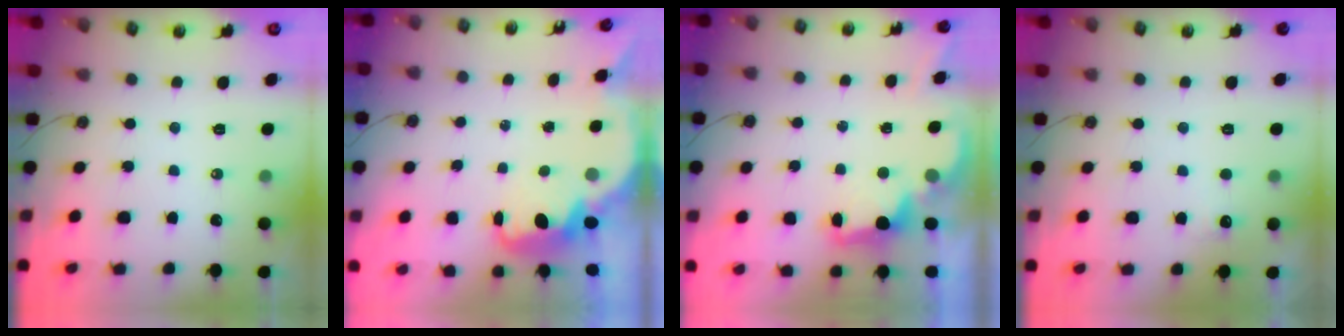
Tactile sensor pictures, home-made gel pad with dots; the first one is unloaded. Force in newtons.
{"total": 3.7, "press": 3.7, "slide": 0.3}
{"total": 2.4, "press": 2.3, "slide": 0.6}
{"total": 2.5, "press": 2.3, "slide": 0.9}